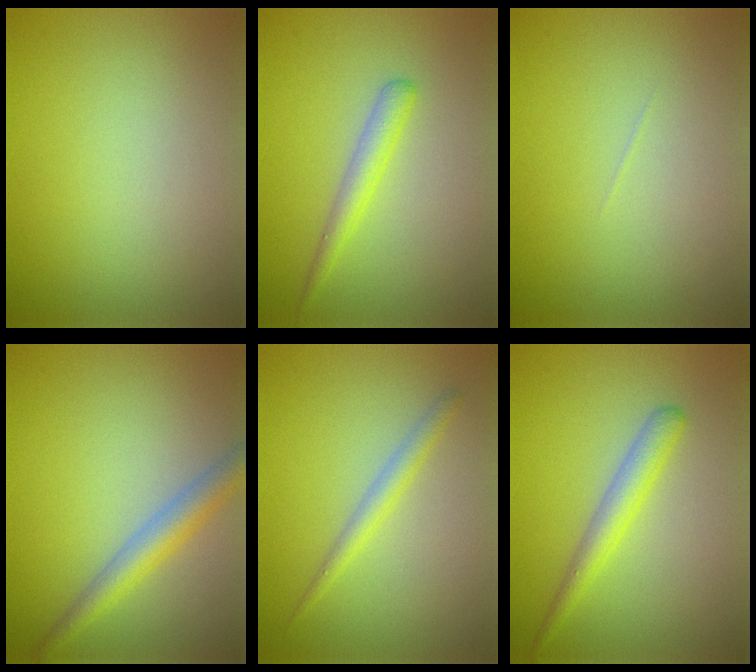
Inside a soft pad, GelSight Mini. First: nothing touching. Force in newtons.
{"total": 2.1, "press": 2.1, "slide": 0.1}
{"total": 0.0}
{"total": 3.4, "press": 3.4, "slide": 0.1}
{"total": 1.7, "press": 1.7, "slide": 0.1}
{"total": 2.7, "press": 2.7, "slide": 0.0}